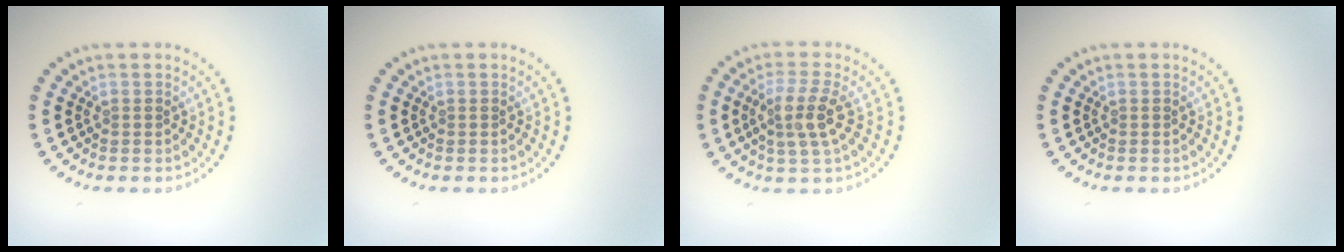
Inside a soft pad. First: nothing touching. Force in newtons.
{"total": 0.0}
{"total": 3.4, "press": 2.9, "slide": 1.7}
{"total": 0.0}